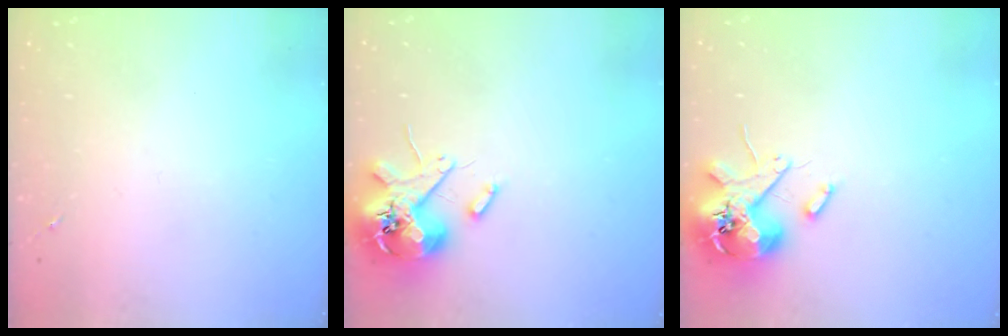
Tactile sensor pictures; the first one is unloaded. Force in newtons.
{"total": 12.7, "press": 12.6, "slide": 1.9}
{"total": 12.7, "press": 12.6, "slide": 1.9}